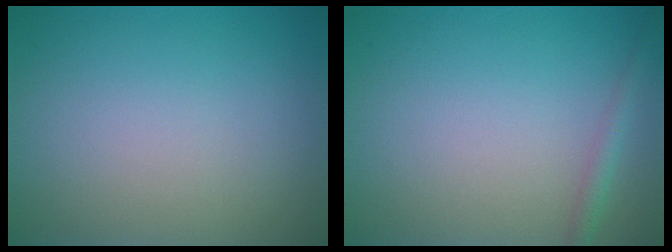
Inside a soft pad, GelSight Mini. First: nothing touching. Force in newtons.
{"total": 1.3, "press": 1.3, "slide": 0.1}